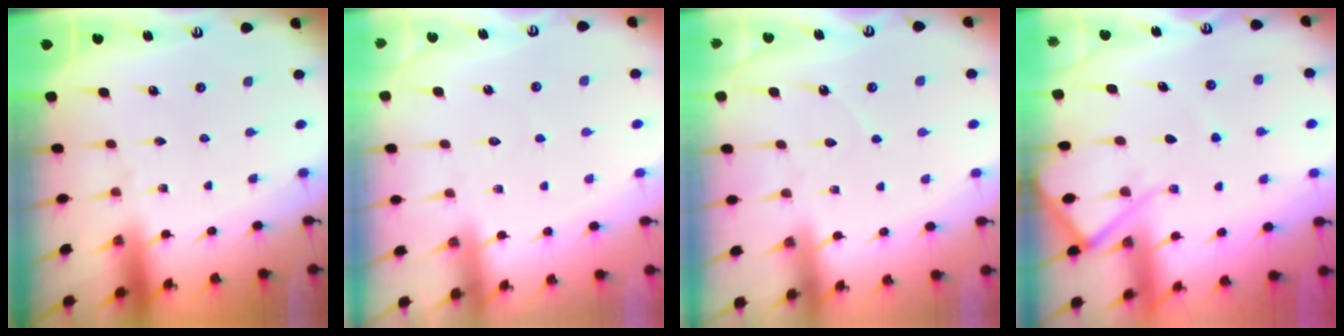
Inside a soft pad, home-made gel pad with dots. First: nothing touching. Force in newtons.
{"total": 4.9, "press": 4.9, "slide": 0.6}
{"total": 3.7, "press": 3.7, "slide": 0.4}
{"total": 8.2, "press": 8.1, "slide": 1.1}